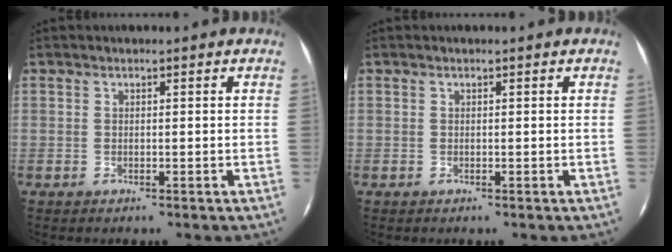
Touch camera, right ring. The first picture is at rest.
{"total": 0.0}